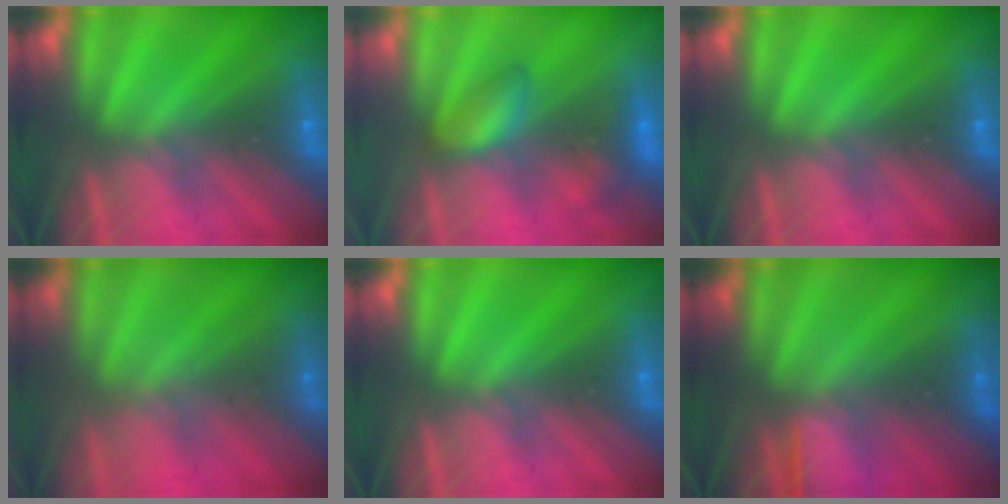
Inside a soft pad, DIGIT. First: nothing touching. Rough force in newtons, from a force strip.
{"total": 2.8}
{"total": 0.0}
{"total": 1.5}
{"total": 0.0}
{"total": 1.4}